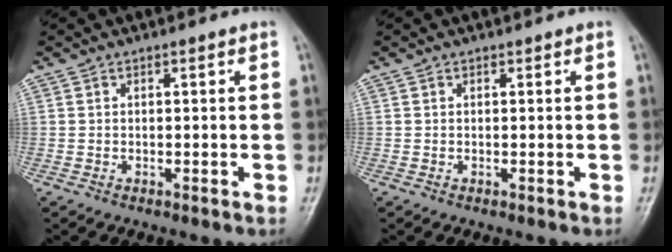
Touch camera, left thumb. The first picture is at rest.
{"total": 0.0}